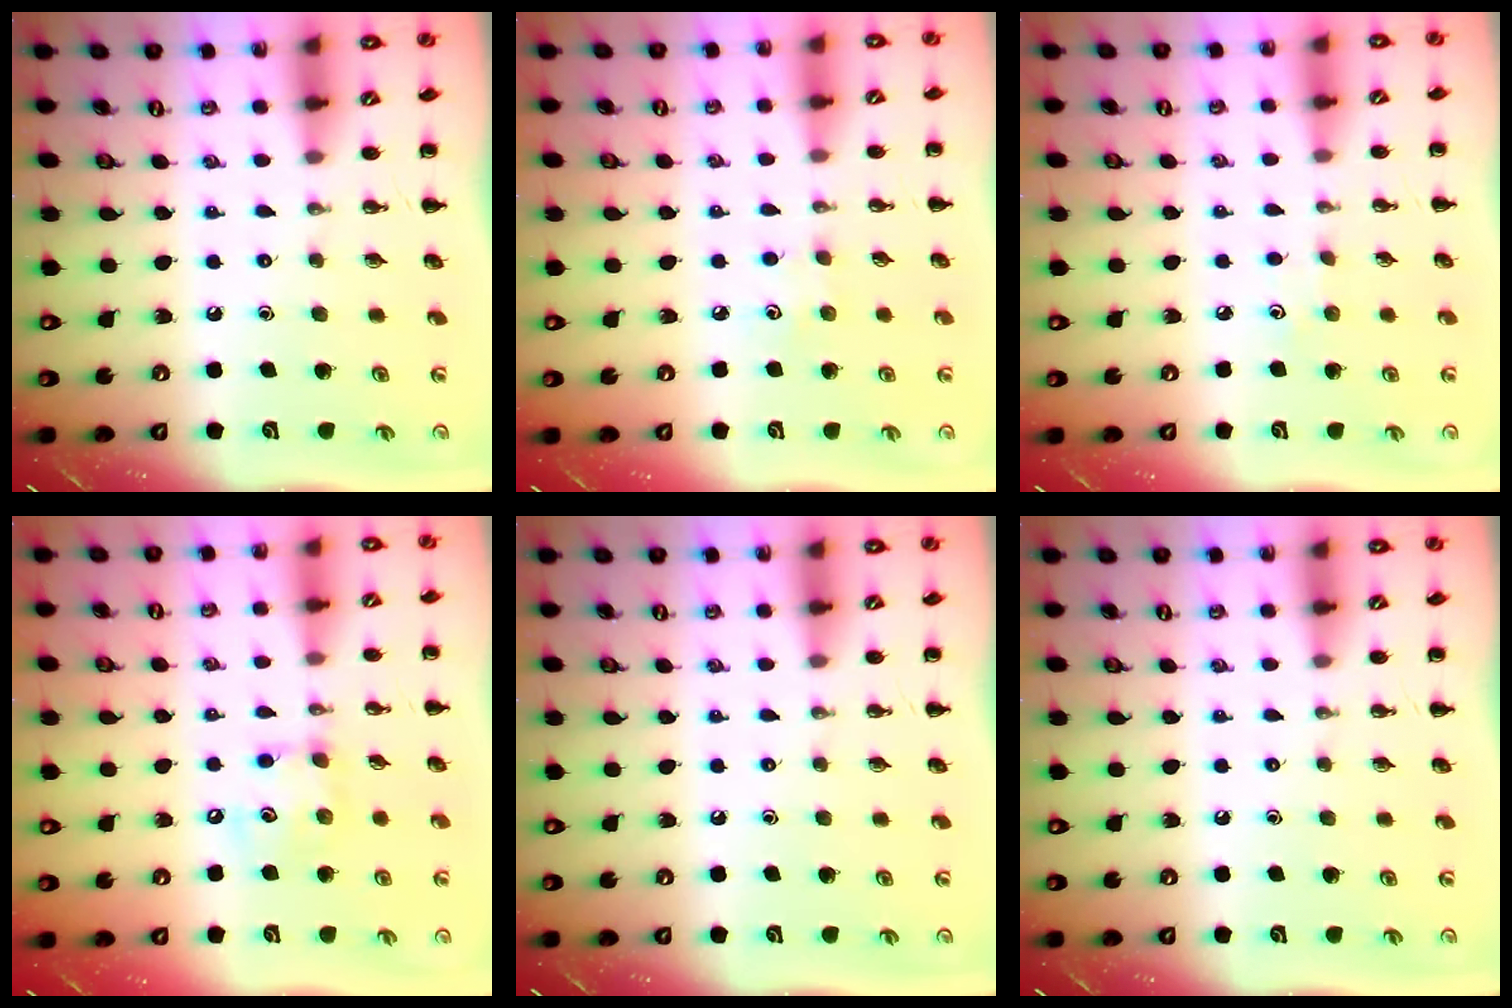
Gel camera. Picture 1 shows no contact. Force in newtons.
{"total": 3.5, "press": 3.4, "slide": 0.8}
{"total": 2.8, "press": 2.7, "slide": 0.8}
{"total": 8.2, "press": 8.2, "slide": 0.9}
{"total": 0.0}
{"total": 0.0}